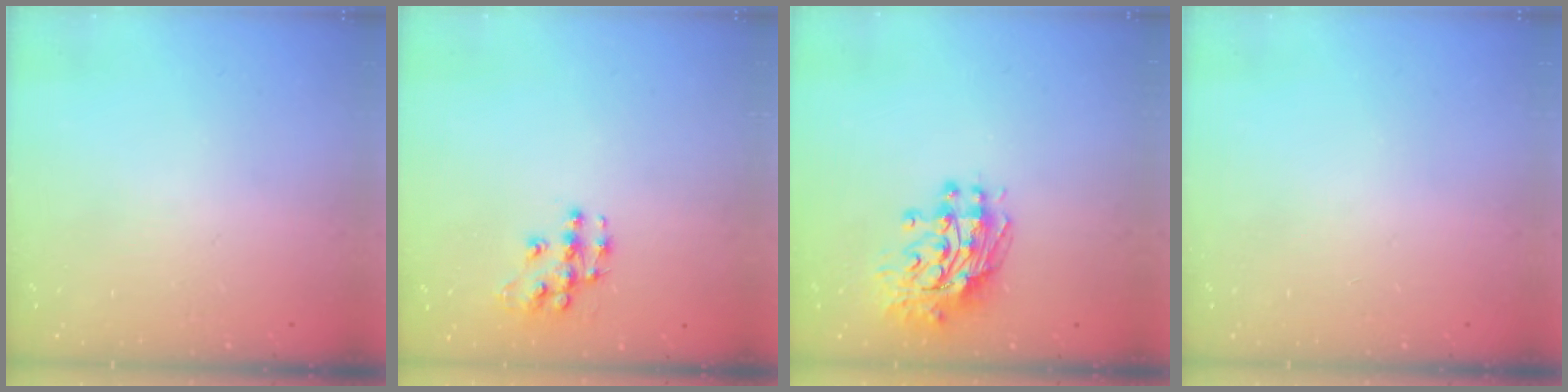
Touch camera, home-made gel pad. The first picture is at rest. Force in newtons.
{"total": 9.7, "press": 9.7, "slide": 0.7}
{"total": 11.5, "press": 11.4, "slide": 1.2}
{"total": 0.0}